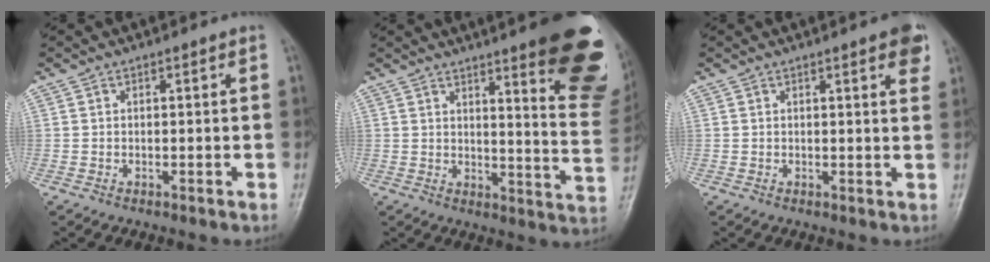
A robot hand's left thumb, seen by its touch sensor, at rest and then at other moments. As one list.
[{"total": 21.2, "force": [13.0, 4.0, 16.3], "torque": [-0.172, -0.077, 0.157]}, {"total": 4.8, "force": [2.6, 1.1, 3.9], "torque": [-0.034, -0.005, 0.027]}]